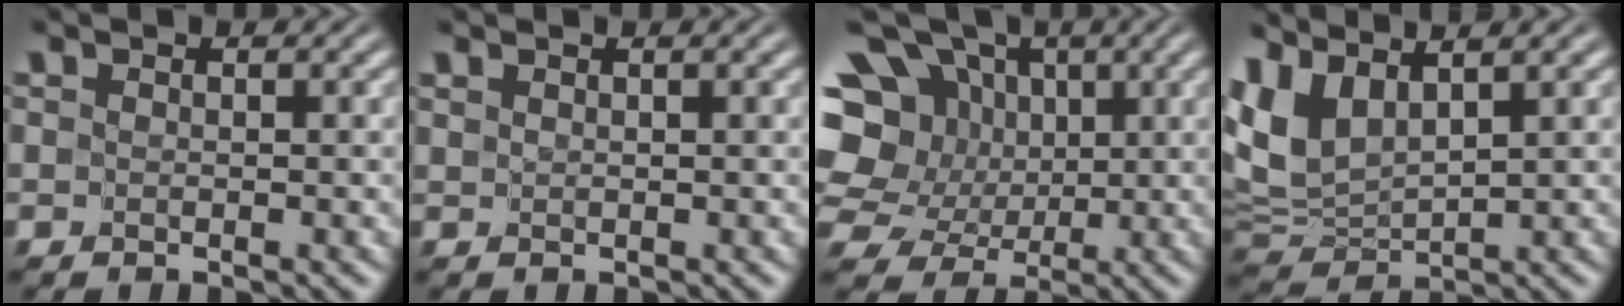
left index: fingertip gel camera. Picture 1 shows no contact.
{"total": 0.6, "force": [0.6, 0.3, 0.0], "torque": [0.001, 0.001, 0.013]}
{"total": 11.8, "force": [2.4, 10.1, 5.7], "torque": [-0.122, 0.040, 0.019]}
{"total": 5.6, "force": [2.9, 2.7, 3.9], "torque": [-0.100, 0.006, 0.060]}